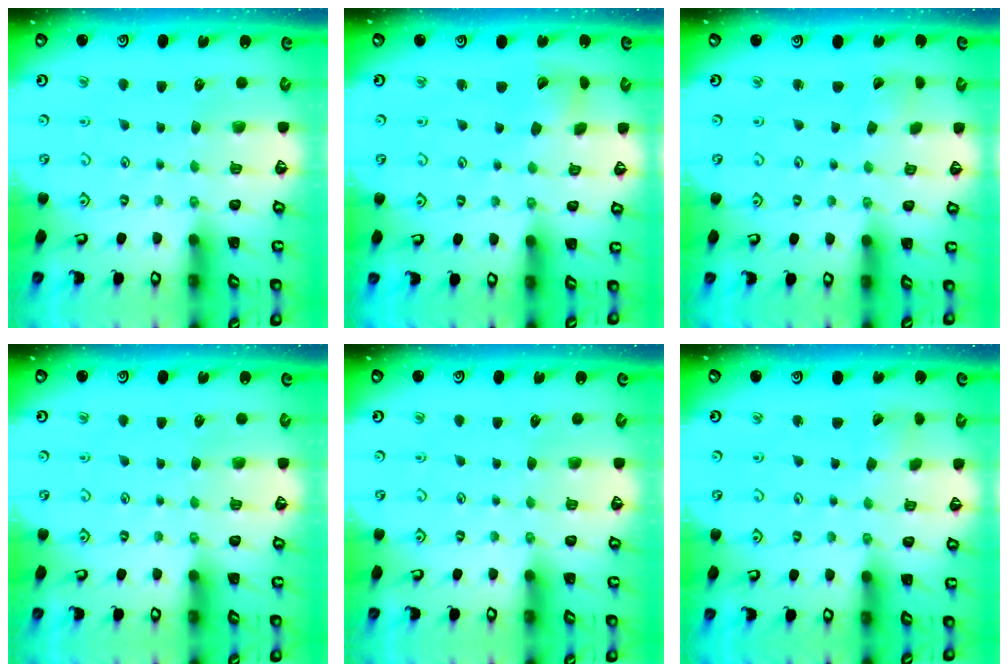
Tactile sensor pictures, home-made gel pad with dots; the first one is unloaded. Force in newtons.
{"total": 4.9, "press": 4.9, "slide": 0.6}
{"total": 1.5, "press": 1.5, "slide": 0.2}
{"total": 0.0}
{"total": 0.0}
{"total": 2.3, "press": 2.3, "slide": 0.1}